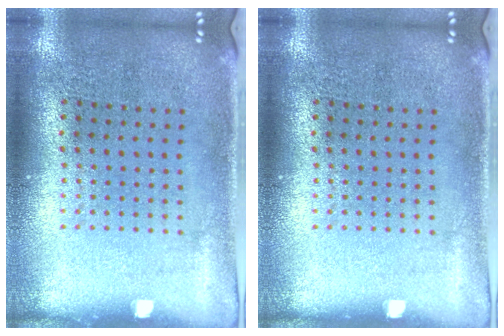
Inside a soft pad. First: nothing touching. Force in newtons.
{"total": 0.0}